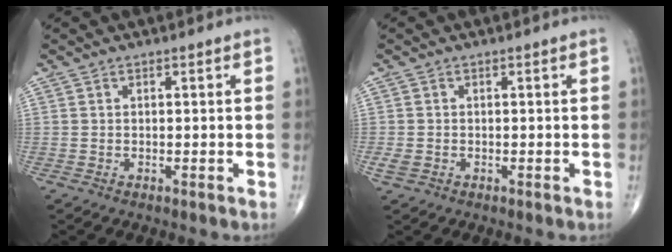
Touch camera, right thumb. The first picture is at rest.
{"total": 1.7, "force": [-0.5, 1.3, 1.0], "torque": [-0.020, 0.000, -0.009]}